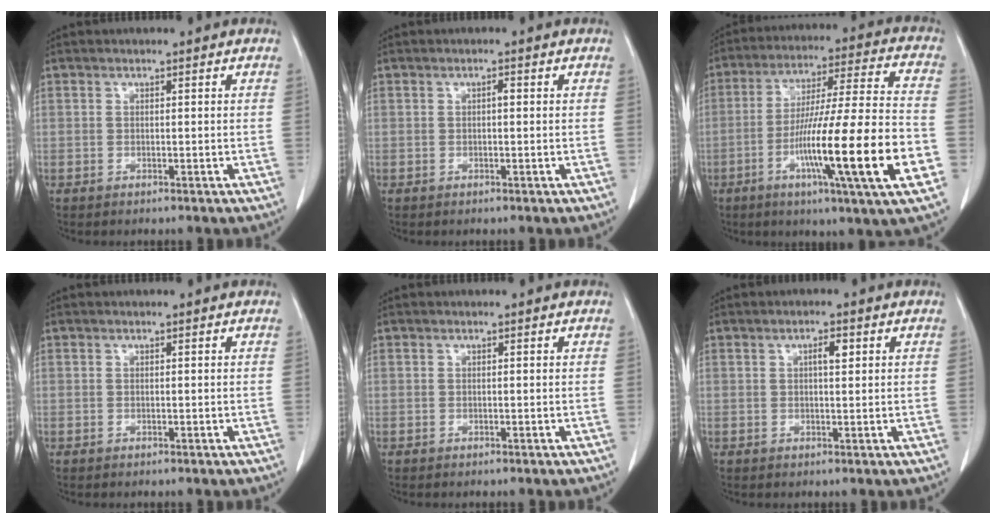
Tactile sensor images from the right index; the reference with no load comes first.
{"total": 0.7, "force": [0.0, 0.2, 0.6], "torque": [-0.012, 0.002, 0.000]}
{"total": 20.9, "force": [-6.7, -0.1, 19.8], "torque": [-0.318, -0.017, -0.113]}
{"total": 0.0}
{"total": 0.0}
{"total": 2.1, "force": [0.7, 0.5, 1.9], "torque": [-0.034, 0.001, 0.010]}